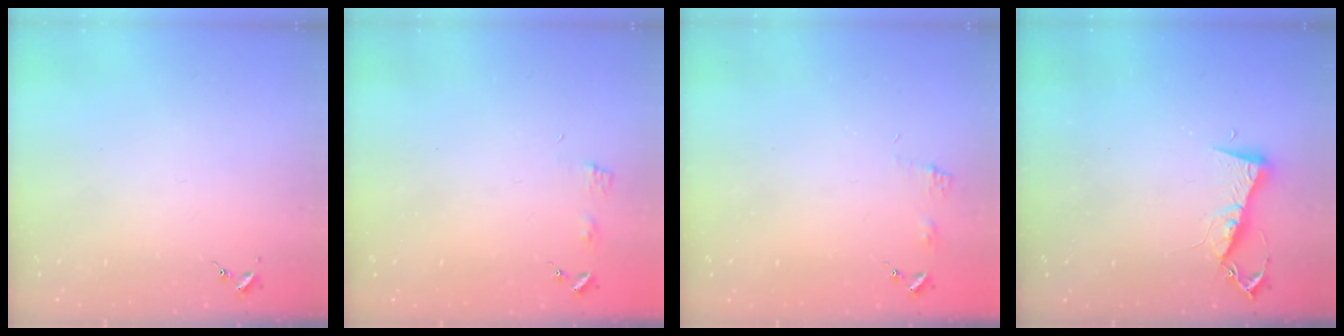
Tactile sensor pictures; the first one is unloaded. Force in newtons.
{"total": 3.9, "press": 3.9, "slide": 0.4}
{"total": 5.1, "press": 5.0, "slide": 0.7}
{"total": 7.2, "press": 7.1, "slide": 0.7}